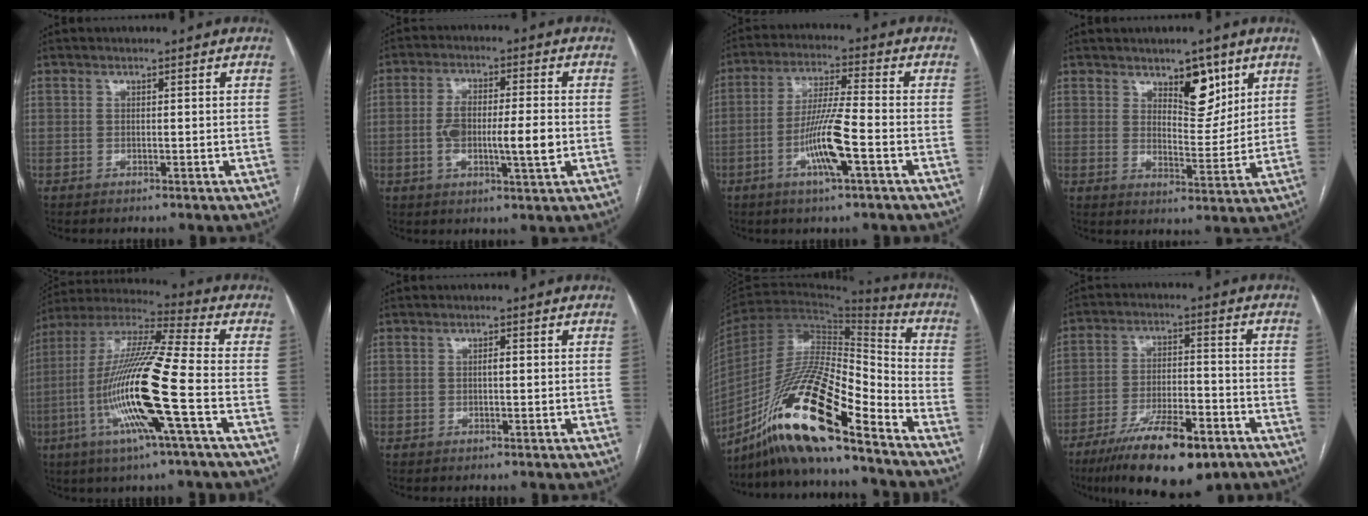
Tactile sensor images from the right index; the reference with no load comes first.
{"total": 8.9, "force": [-1.2, 1.9, 8.6], "torque": [-0.154, 0.009, -0.019]}
{"total": 9.5, "force": [-3.3, 0.2, 8.9], "torque": [-0.171, -0.002, -0.063]}
{"total": 6.9, "force": [4.1, 2.9, 4.8], "torque": [-0.068, -0.004, 0.066]}
{"total": 18.4, "force": [-5.0, 0.0, 17.7], "torque": [-0.355, -0.009, -0.103]}
{"total": 0.9, "force": [0.0, 0.3, 0.9], "torque": [-0.014, 0.002, 0.000]}
{"total": 20.2, "force": [-13.6, 2.5, 14.7], "torque": [-0.301, -0.023, -0.252]}
{"total": 15.5, "force": [-10.1, 4.1, 11.1], "torque": [-0.184, -0.018, -0.168]}